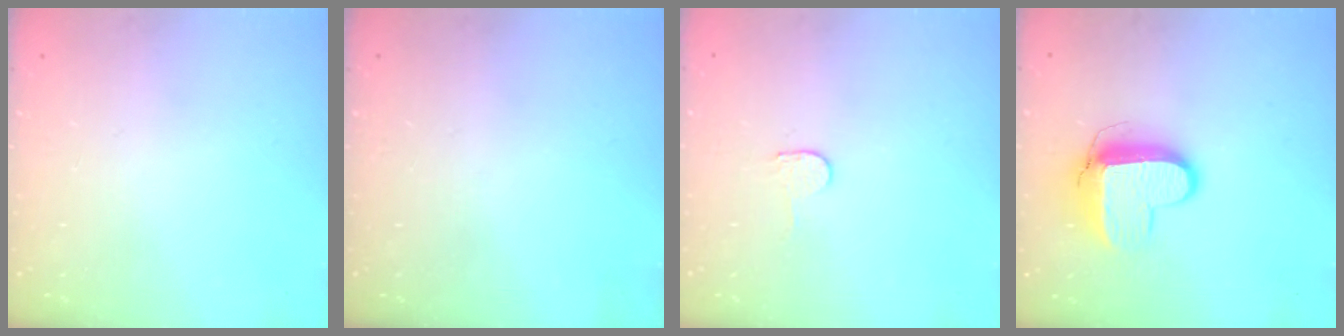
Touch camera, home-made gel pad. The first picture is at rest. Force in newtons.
{"total": 0.0}
{"total": 2.3, "press": 2.3, "slide": 0.2}
{"total": 10.3, "press": 10.3, "slide": 1.2}